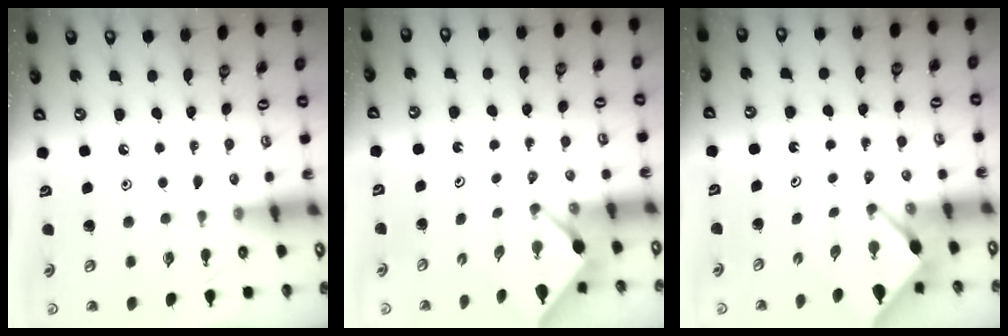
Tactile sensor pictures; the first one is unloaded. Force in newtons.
{"total": 2.5, "press": 2.4, "slide": 0.3}
{"total": 3.8, "press": 3.8, "slide": 0.3}